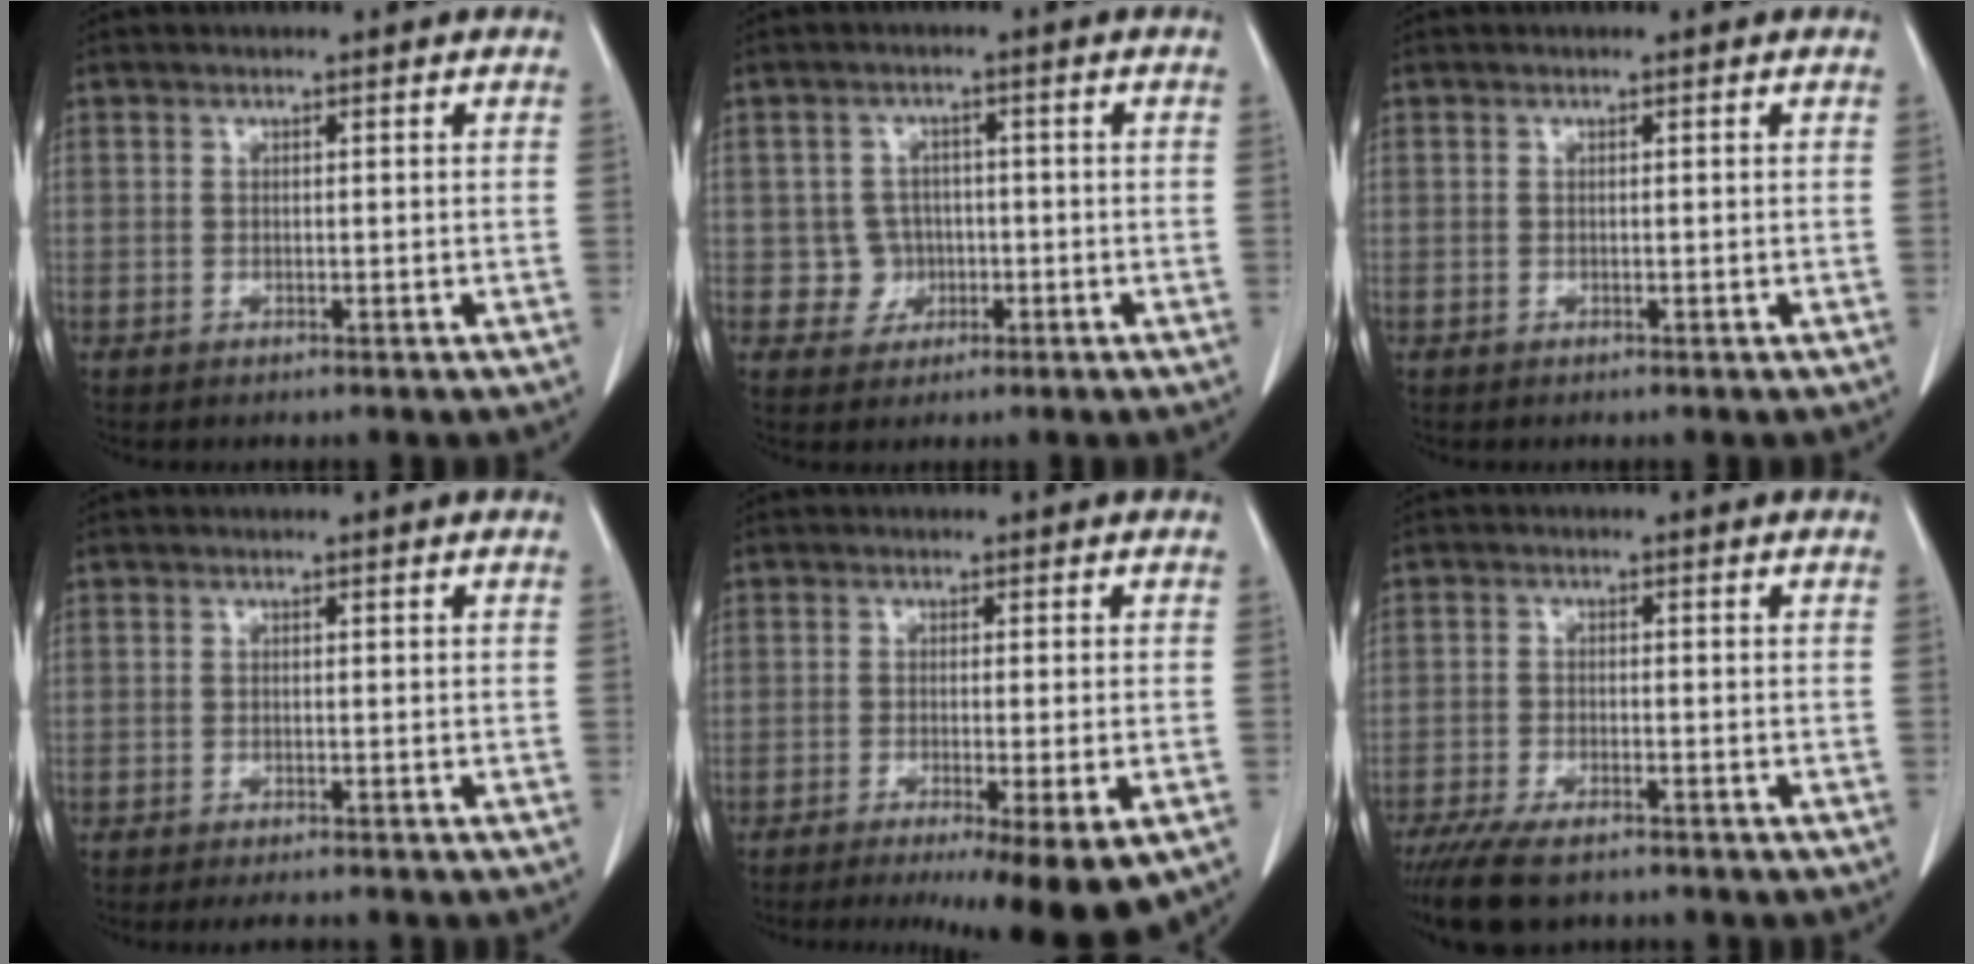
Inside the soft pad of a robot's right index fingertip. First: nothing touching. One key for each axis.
{"total": 3.6, "fx": -0.7, "fy": 3.6, "fz": 0.1, "tx": 0.012, "ty": 0.011, "tz": -0.007}
{"total": 0.0}
{"total": 3.5, "fx": -3.1, "fy": 0.5, "fz": 1.4, "tx": -0.015, "ty": -0.007, "tz": -0.041}
{"total": 11.5, "fx": -7.5, "fy": 0.8, "fz": 8.7, "tx": -0.094, "ty": -0.024, "tz": -0.110}
{"total": 8.4, "fx": -6.8, "fy": 2.2, "fz": 4.5, "tx": -0.073, "ty": -0.015, "tz": -0.108}